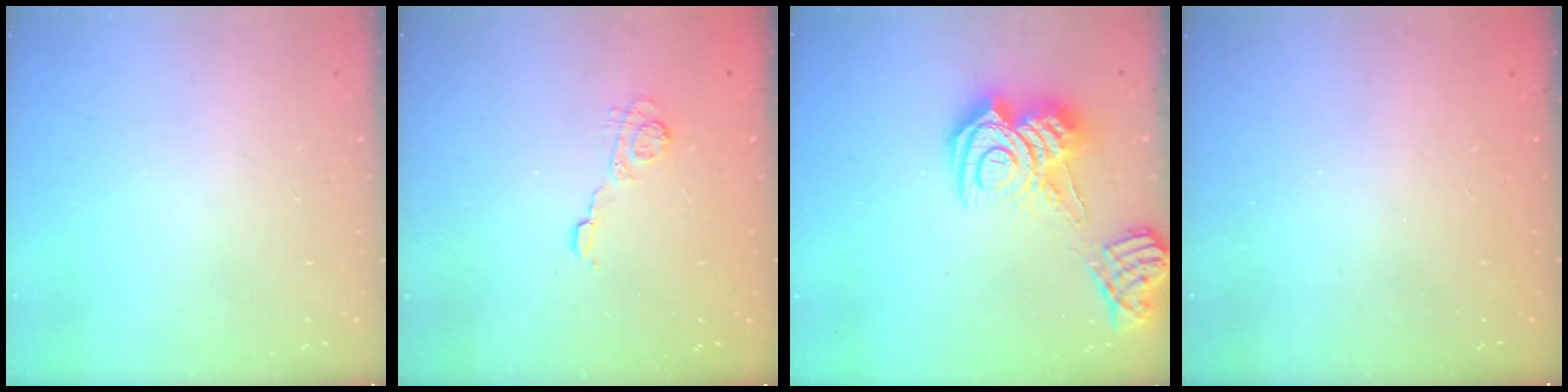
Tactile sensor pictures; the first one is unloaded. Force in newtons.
{"total": 4.6, "press": 4.5, "slide": 0.9}
{"total": 15.0, "press": 14.9, "slide": 1.8}
{"total": 2.6, "press": 2.5, "slide": 0.8}